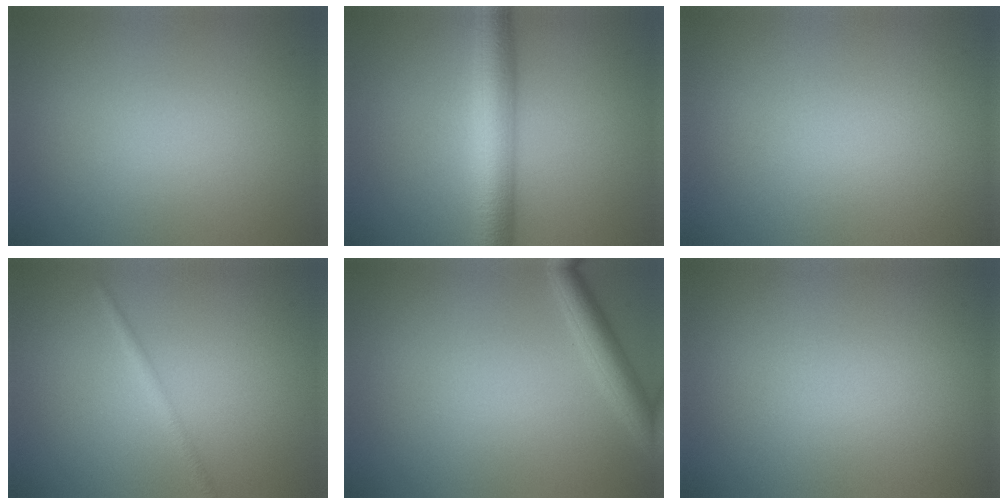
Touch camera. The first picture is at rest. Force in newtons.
{"total": 5.7, "press": 5.7, "slide": 0.1}
{"total": 0.0}
{"total": 1.1, "press": 1.1, "slide": 0.0}
{"total": 2.7, "press": 2.7, "slide": 0.2}
{"total": 0.0}